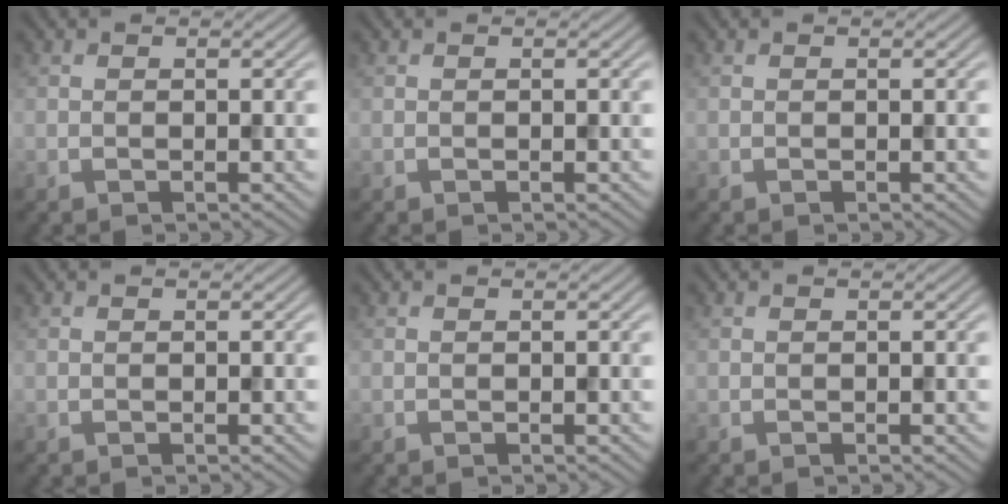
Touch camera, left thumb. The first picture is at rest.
{"total": 0.0}
{"total": 0.0}
{"total": 0.0}
{"total": 0.0}
{"total": 0.0}